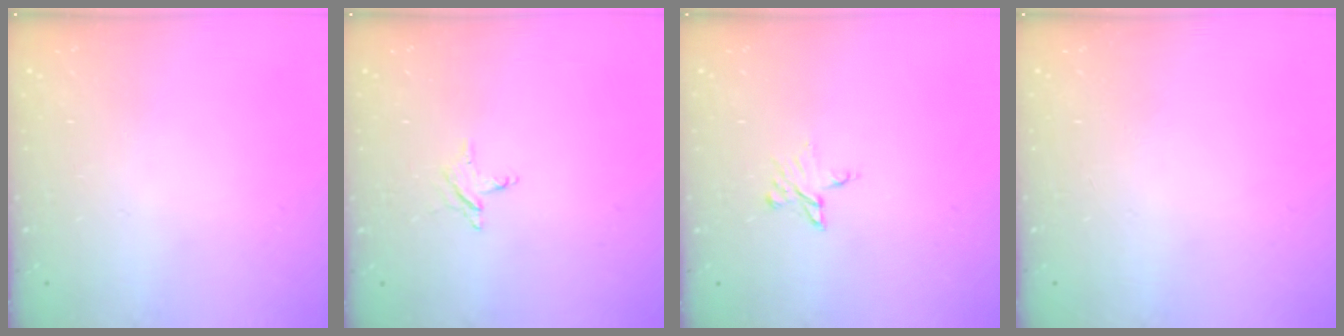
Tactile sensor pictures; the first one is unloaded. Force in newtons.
{"total": 2.4, "press": 2.4, "slide": 0.2}
{"total": 4.5, "press": 4.5, "slide": 0.4}
{"total": 0.0}